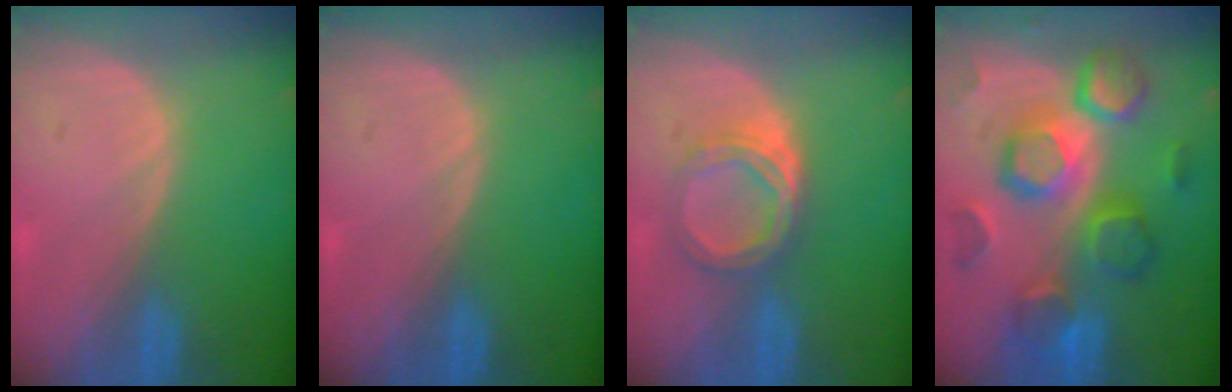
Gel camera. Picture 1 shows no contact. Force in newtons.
{"total": 0.0}
{"total": 5.7, "press": 5.0, "slide": 2.7}
{"total": 12.0, "press": 12.0, "slide": 1.2}